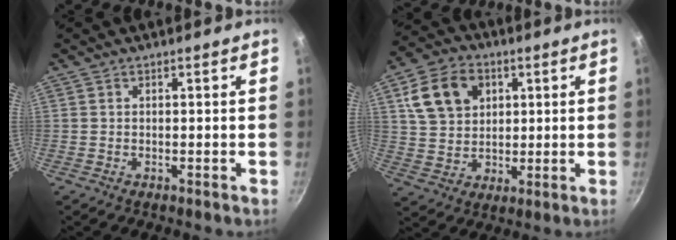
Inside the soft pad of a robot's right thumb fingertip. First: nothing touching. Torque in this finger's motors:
{"motor_torque": [-0.64, 1.07, 0.45, -0.39, 0.02]}